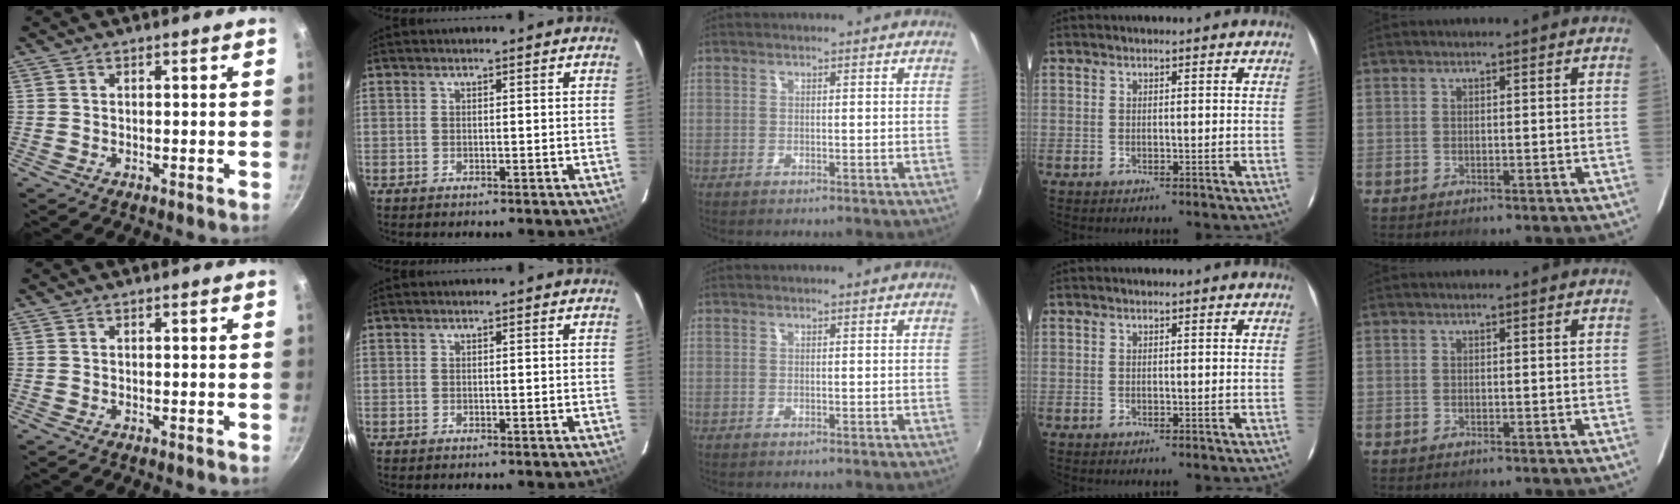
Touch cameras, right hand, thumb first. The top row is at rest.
{}